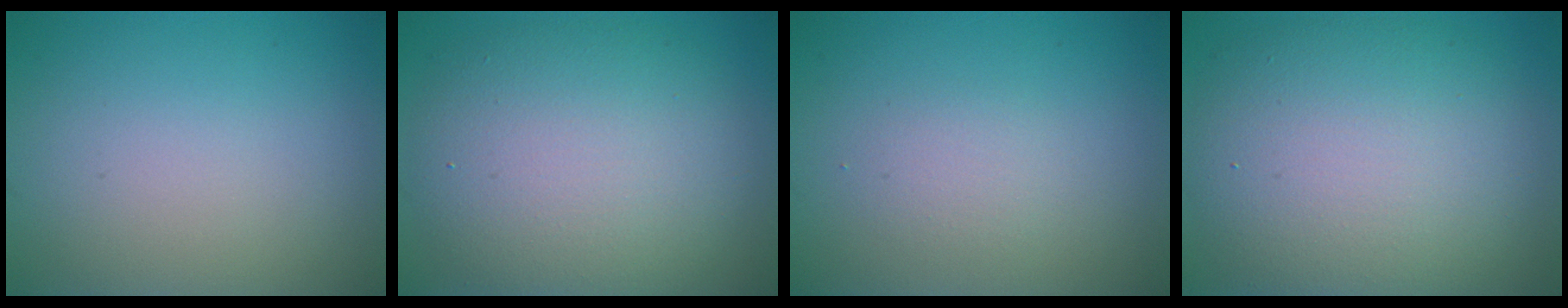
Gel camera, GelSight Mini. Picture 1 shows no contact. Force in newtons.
{"total": 9.4, "press": 9.3, "slide": 0.7}
{"total": 1.5, "press": 1.5, "slide": 0.1}
{"total": 10.8, "press": 10.7, "slide": 0.6}